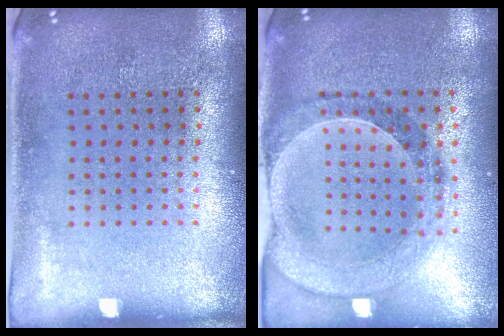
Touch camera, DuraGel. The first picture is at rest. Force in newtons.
{"total": 1.0, "press": 0.9, "slide": 0.2}